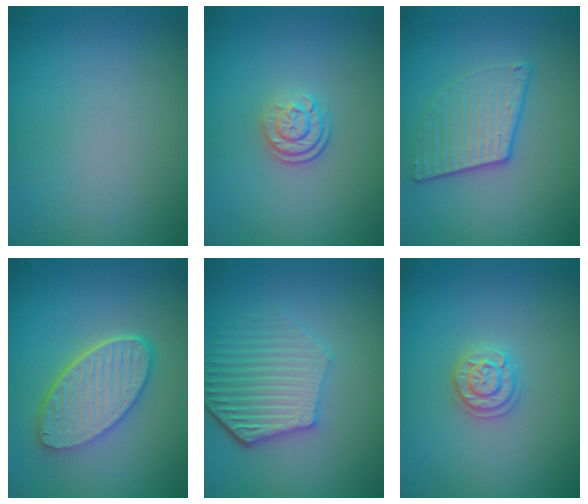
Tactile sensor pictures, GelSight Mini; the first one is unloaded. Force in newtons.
{"total": 2.3, "press": 1.7, "slide": 1.7}
{"total": 3.1, "press": 2.7, "slide": 1.4}
{"total": 5.7, "press": 4.4, "slide": 3.6}
{"total": 5.4, "press": 4.2, "slide": 3.4}
{"total": 2.0, "press": 1.9, "slide": 0.3}